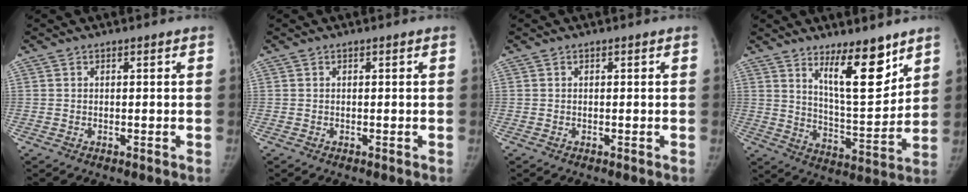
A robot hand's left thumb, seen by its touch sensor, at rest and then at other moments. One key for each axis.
{"total": 0.0}
{"total": 0.0}
{"total": 13.0, "fx": 8.3, "fy": 3.9, "fz": 9.2, "tx": -0.115, "ty": -0.076, "tz": 0.145}